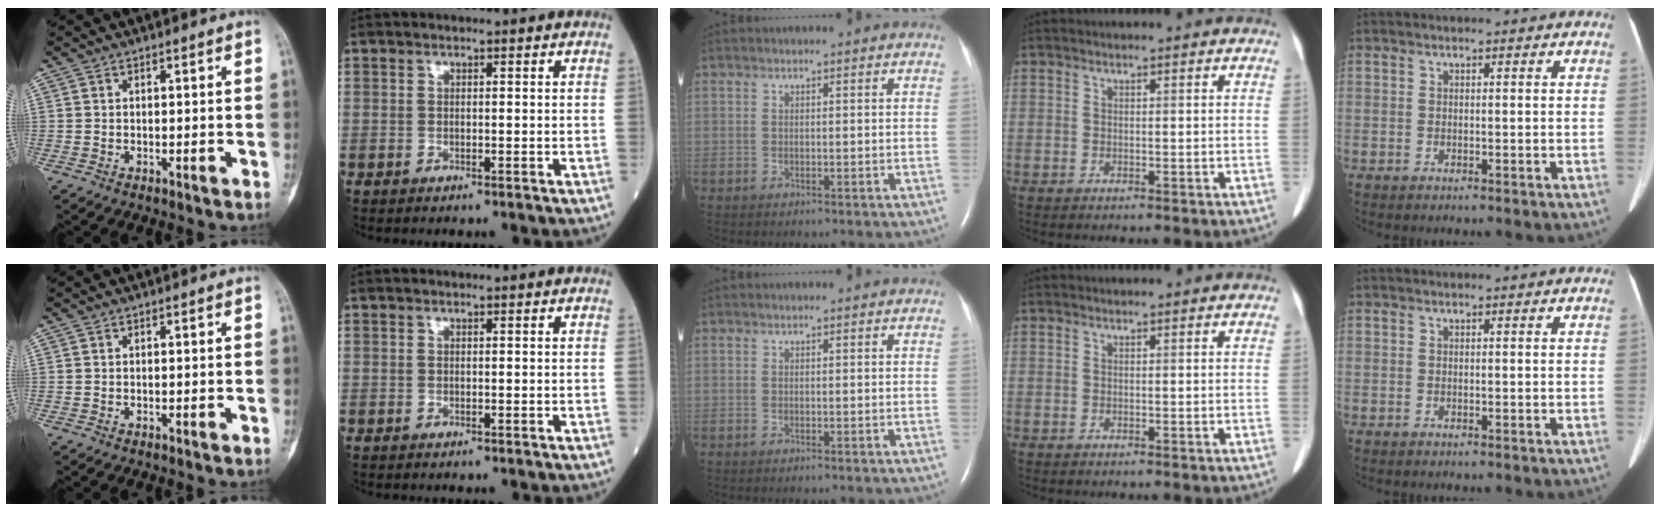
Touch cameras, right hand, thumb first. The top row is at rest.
{}